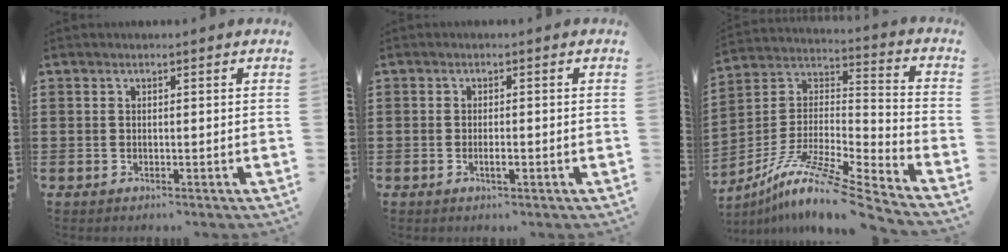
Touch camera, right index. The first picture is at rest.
{"total": 1.5, "force": [-0.5, 0.5, 1.3], "torque": [-0.025, 0.000, -0.009]}
{"total": 11.8, "force": [-9.1, -0.1, 7.5], "torque": [-0.141, -0.004, -0.178]}